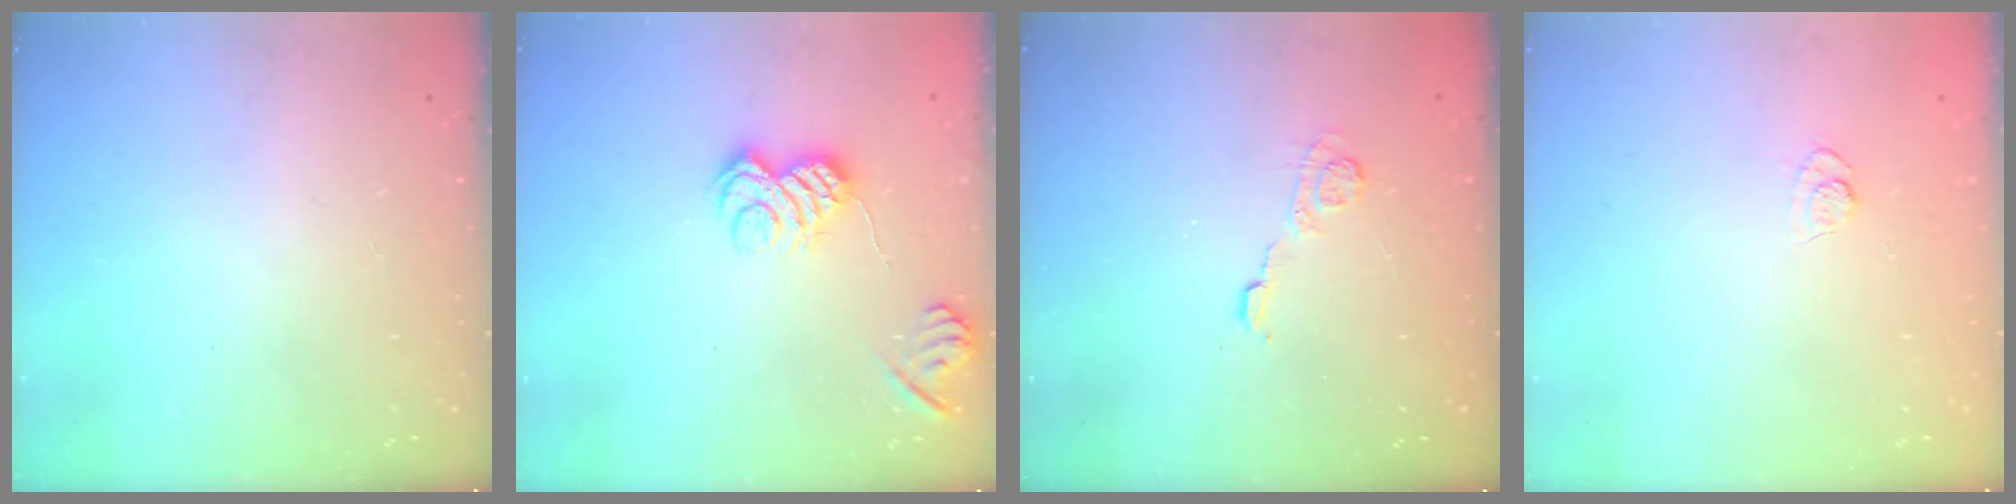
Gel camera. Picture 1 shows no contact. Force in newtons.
{"total": 8.7, "press": 8.6, "slide": 0.8}
{"total": 5.0, "press": 4.9, "slide": 0.7}
{"total": 4.0, "press": 3.8, "slide": 1.4}